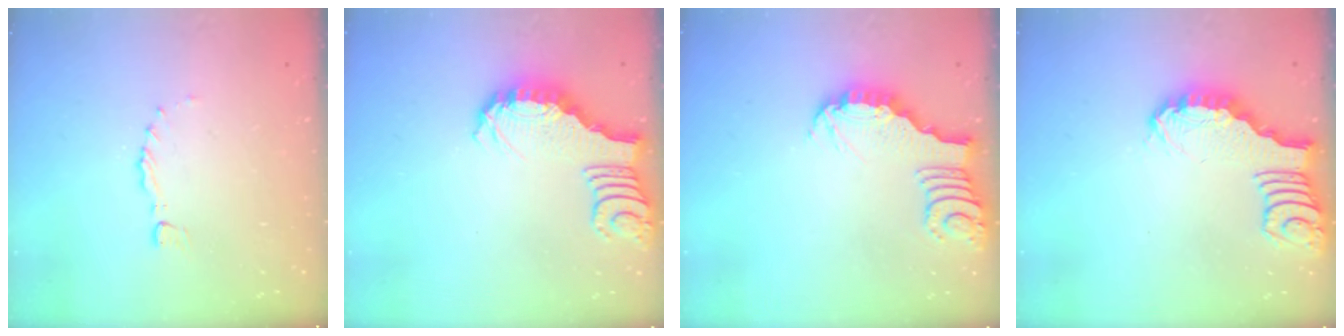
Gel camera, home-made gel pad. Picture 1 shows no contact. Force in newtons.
{"total": 2.9, "press": 2.8, "slide": 0.5}
{"total": 3.5, "press": 3.4, "slide": 0.4}
{"total": 2.0, "press": 2.0, "slide": 0.1}